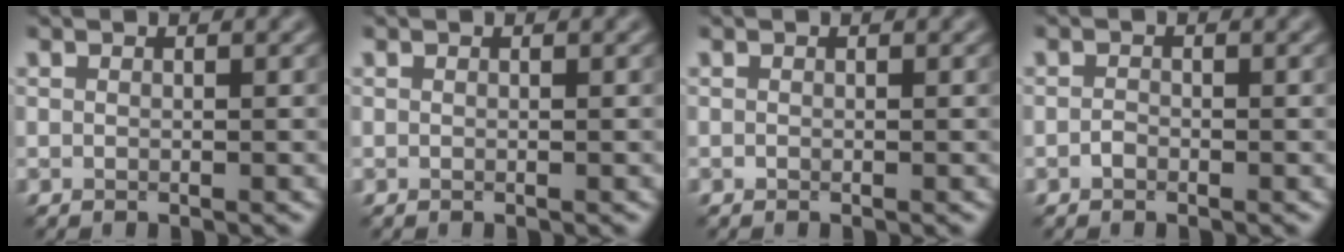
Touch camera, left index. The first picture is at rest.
{"total": 0.0}
{"total": 0.0}
{"total": 0.7, "force": [-0.4, 0.4, 0.3], "torque": [-0.007, 0.000, -0.009]}